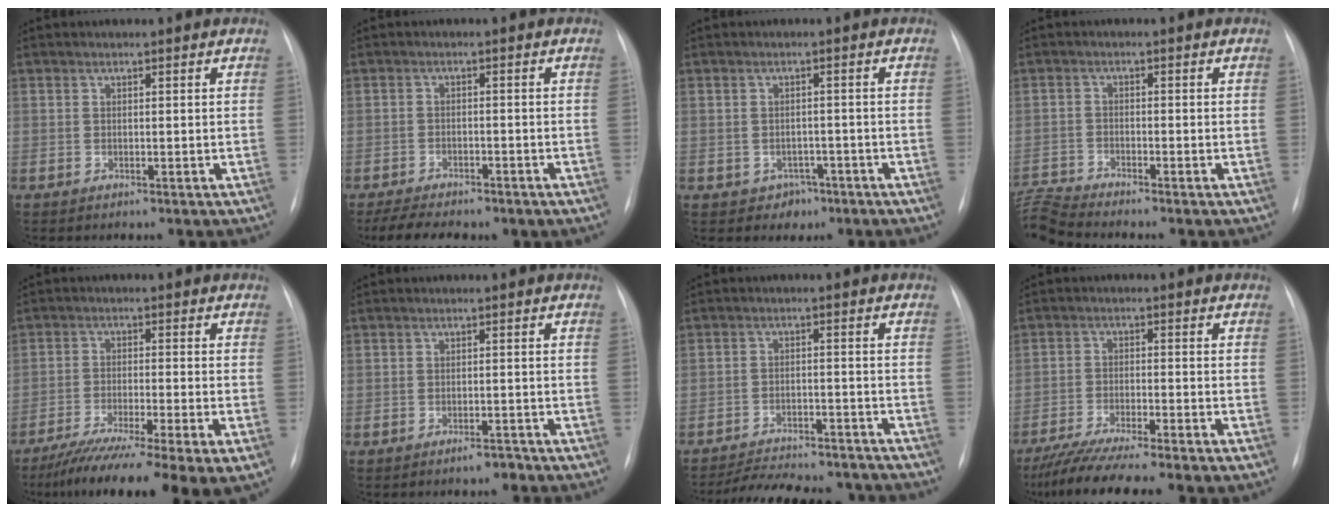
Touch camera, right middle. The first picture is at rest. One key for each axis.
{"total": 7.9, "fx": -6.4, "fy": 2.4, "fz": 4.0, "tx": -0.064, "ty": -0.005, "tz": -0.089}
{"total": 2.5, "fx": -1.4, "fy": 2.0, "fz": 0.3, "tx": 0.001, "ty": 0.011, "tz": -0.013}
{"total": 5.7, "fx": -5.3, "fy": -1.9, "fz": 0.2, "tx": -0.018, "ty": -0.005, "tz": -0.104}
{"total": 15.0, "fx": -10.4, "fy": 0.4, "fz": 10.9, "tx": -0.152, "ty": -0.038, "tz": -0.166}
{"total": 3.5, "fx": -2.6, "fy": 0.2, "fz": 2.3, "tx": -0.039, "ty": -0.003, "tz": -0.042}
{"total": 15.1, "fx": -13.9, "fy": 3.0, "fz": 5.1, "tx": -0.096, "ty": 0.000, "tz": -0.190}
{"total": 10.6, "fx": -8.5, "fy": -0.2, "fz": 6.3, "tx": -0.102, "ty": -0.025, "tz": -0.138}